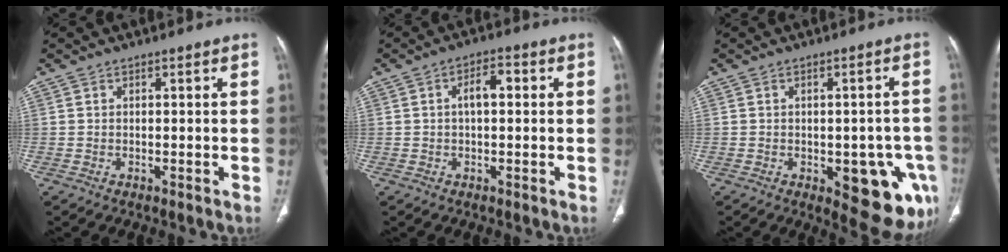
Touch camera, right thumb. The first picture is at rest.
{"total": 4.3, "force": [0.5, 2.0, 3.7], "torque": [-0.063, 0.014, 0.003]}
{"total": 13.4, "force": [-4.8, 6.1, 11.0], "torque": [-0.101, 0.010, -0.044]}